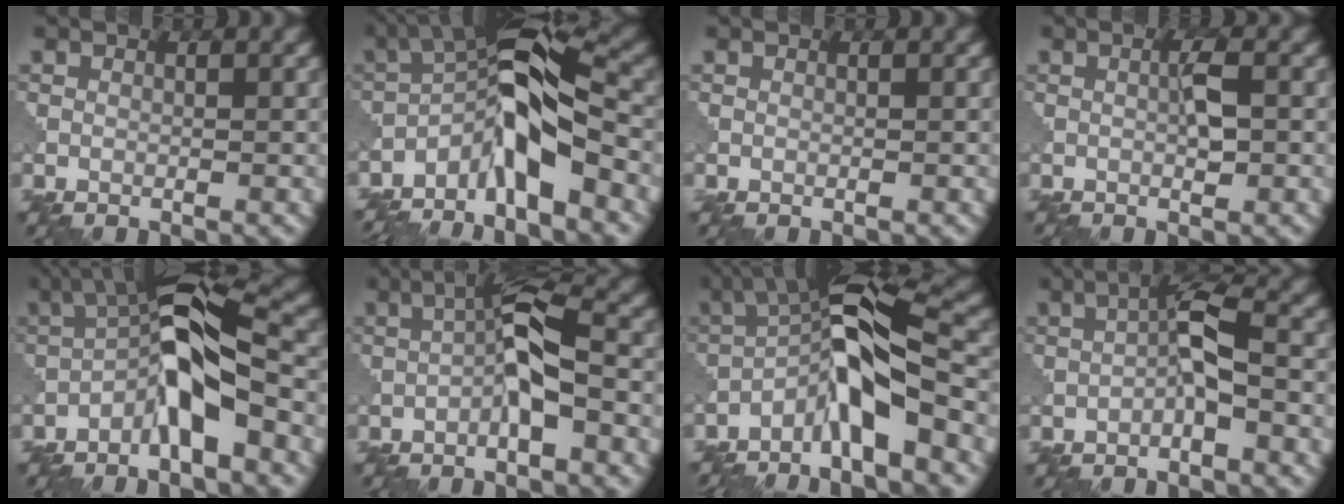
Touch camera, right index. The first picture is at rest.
{"total": 9.0, "force": [-4.7, 2.1, 7.4], "torque": [-0.121, 0.018, -0.100]}
{"total": 0.0}
{"total": 1.8, "force": [0.0, 0.2, 1.8], "torque": [-0.033, 0.003, -0.002]}
{"total": 7.9, "force": [-2.6, 2.2, 7.1], "torque": [-0.116, 0.027, -0.061]}
{"total": 4.6, "force": [-1.3, 1.0, 4.3], "torque": [-0.079, 0.017, -0.033]}
{"total": 8.5, "force": [-3.9, 1.7, 7.4], "torque": [-0.125, 0.019, -0.090]}
{"total": 3.2, "force": [-0.8, 0.6, 3.1], "torque": [-0.057, 0.015, -0.020]}